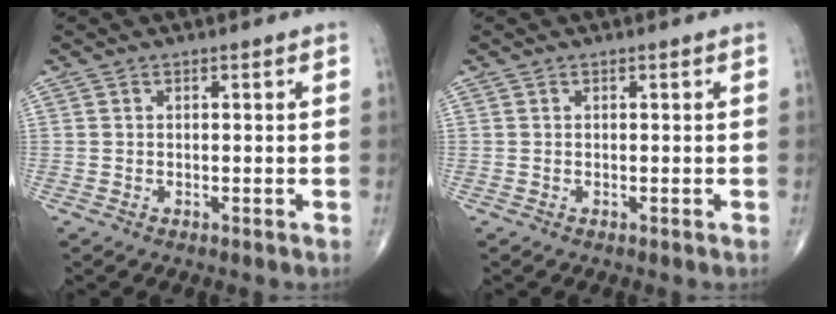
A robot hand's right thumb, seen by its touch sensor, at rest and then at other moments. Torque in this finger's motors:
{"motor_torque": [0.00, 0.00, 0.00, 0.00, 0.02]}